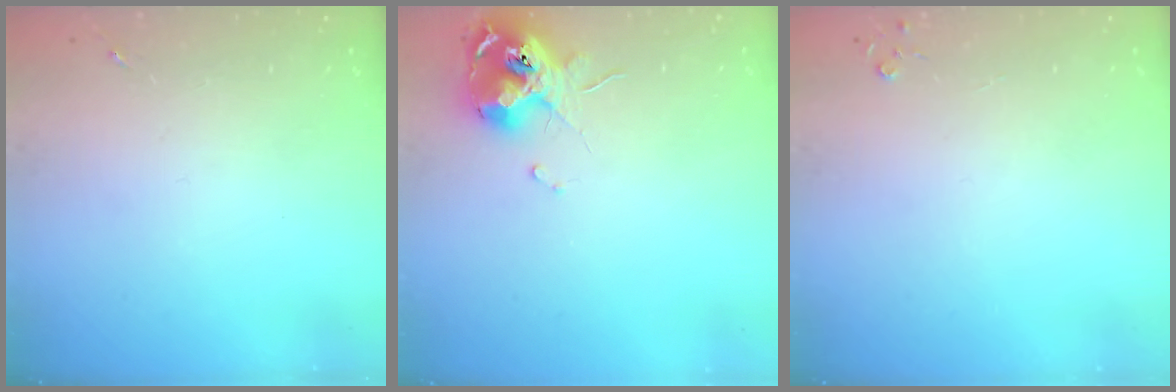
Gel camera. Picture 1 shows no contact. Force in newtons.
{"total": 12.0, "press": 11.9, "slide": 1.4}
{"total": 2.8, "press": 2.8, "slide": 0.3}